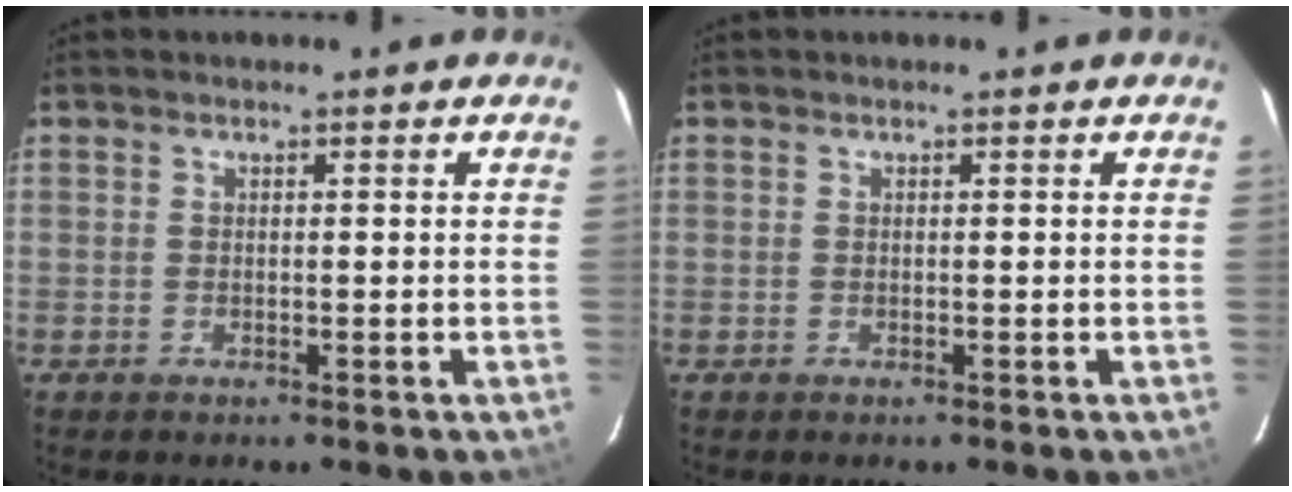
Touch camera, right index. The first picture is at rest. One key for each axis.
{"total": 0.0}